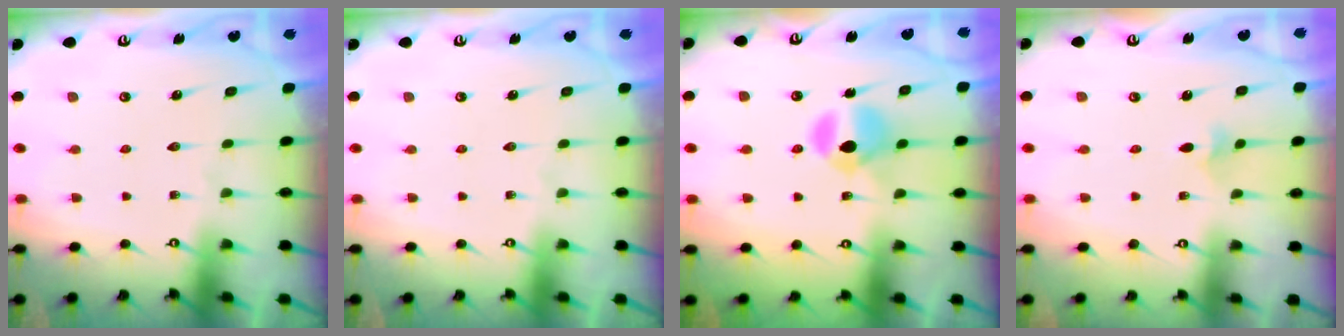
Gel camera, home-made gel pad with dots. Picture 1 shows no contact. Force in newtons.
{"total": 0.0}
{"total": 9.9, "press": 9.9, "slide": 0.8}
{"total": 2.3, "press": 2.3, "slide": 0.5}